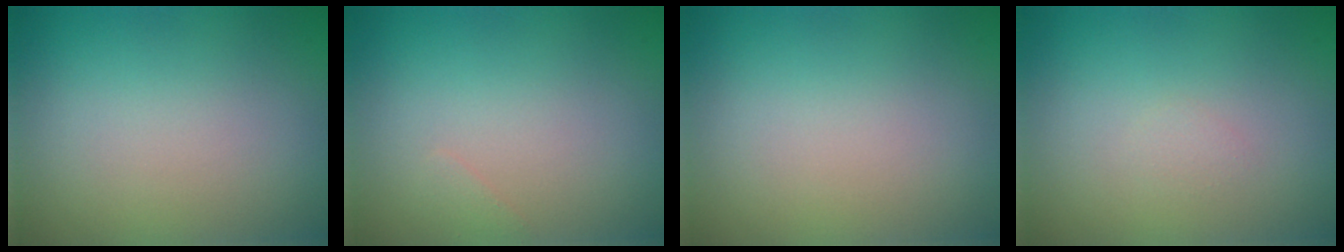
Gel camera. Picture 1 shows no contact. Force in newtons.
{"total": 0.5, "press": 0.5, "slide": 0.1}
{"total": 0.0}
{"total": 0.5, "press": 0.5, "slide": 0.0}